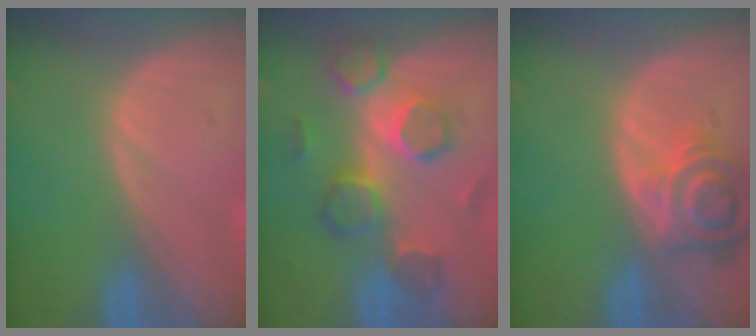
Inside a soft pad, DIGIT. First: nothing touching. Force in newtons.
{"total": 8.0, "press": 7.8, "slide": 1.7}
{"total": 7.2, "press": 6.5, "slide": 3.0}